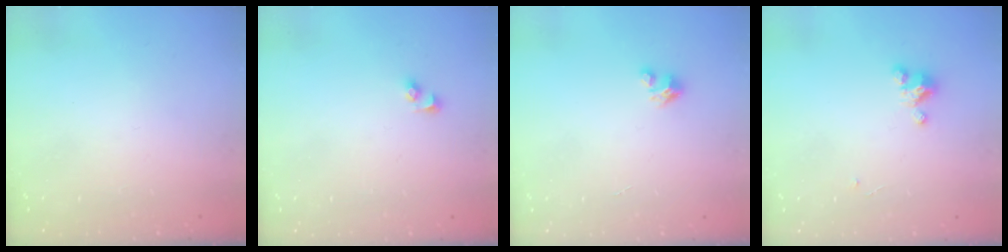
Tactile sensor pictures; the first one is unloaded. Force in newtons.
{"total": 2.3, "press": 2.3, "slide": 0.2}
{"total": 3.6, "press": 3.5, "slide": 0.2}
{"total": 2.7, "press": 2.7, "slide": 0.3}